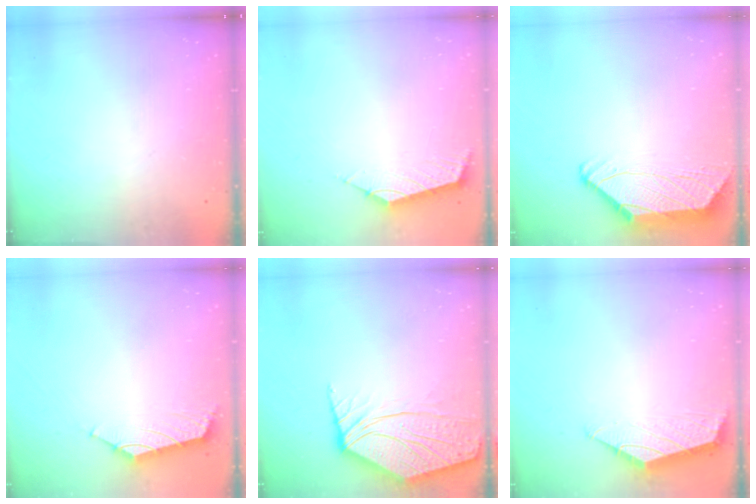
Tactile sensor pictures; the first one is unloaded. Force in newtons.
{"total": 2.4, "press": 2.4, "slide": 0.4}
{"total": 1.6, "press": 1.5, "slide": 0.6}
{"total": 1.7, "press": 1.5, "slide": 0.7}
{"total": 8.4, "press": 8.3, "slide": 1.5}
{"total": 1.5, "press": 1.4, "slide": 0.4}